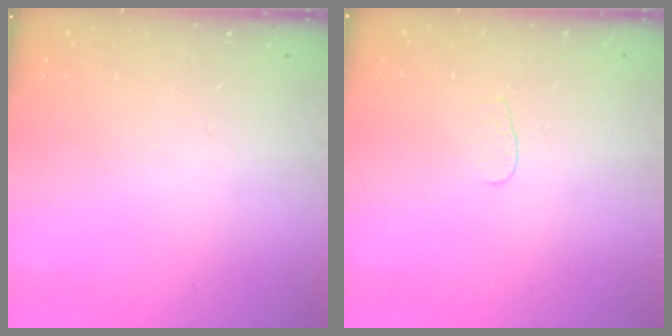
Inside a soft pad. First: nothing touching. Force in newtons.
{"total": 2.8, "press": 2.8, "slide": 0.3}